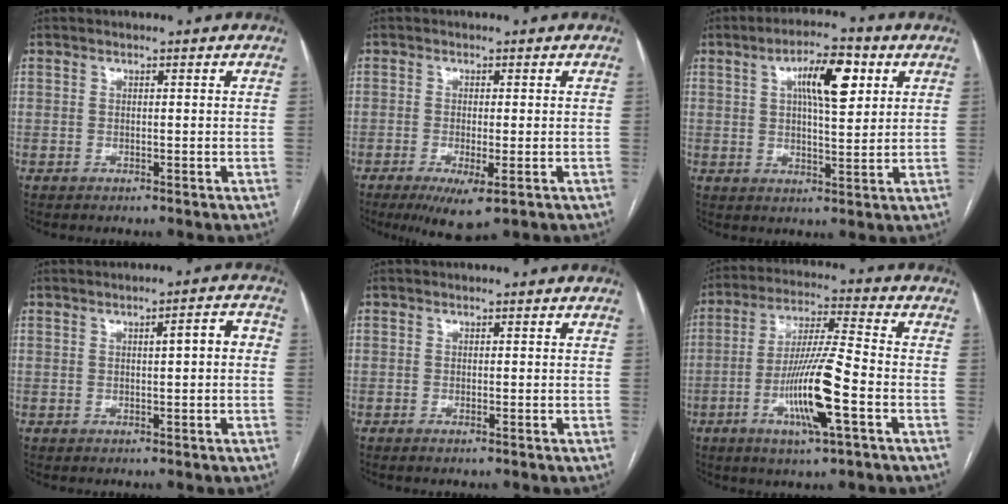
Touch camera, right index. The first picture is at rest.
{"total": 5.9, "force": [-2.9, 1.2, 5.0], "torque": [-0.080, -0.015, -0.043]}
{"total": 9.2, "force": [3.3, 2.6, 8.2], "torque": [-0.138, 0.016, 0.054]}
{"total": 3.4, "force": [0.2, 0.7, 3.3], "torque": [-0.046, 0.012, 0.002]}
{"total": 0.6, "force": [-0.4, -0.1, 0.5], "torque": [-0.010, -0.001, -0.006]}
{"total": 10.0, "force": [-3.1, 0.6, 9.5], "torque": [-0.178, -0.008, -0.057]}